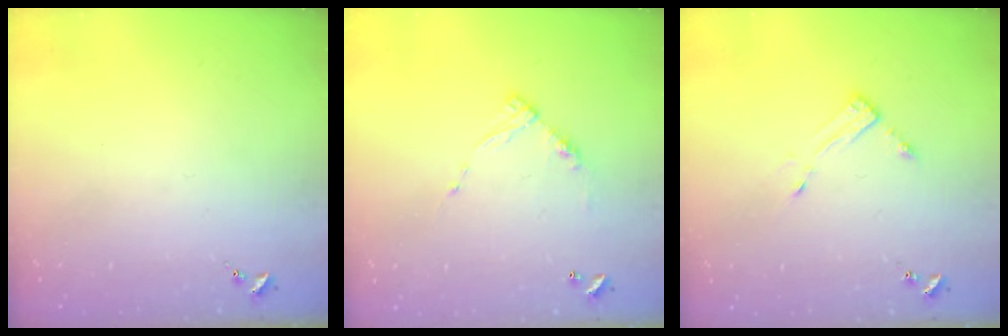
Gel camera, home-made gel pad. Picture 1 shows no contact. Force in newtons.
{"total": 8.8, "press": 8.8, "slide": 0.5}
{"total": 3.0, "press": 3.0, "slide": 0.3}